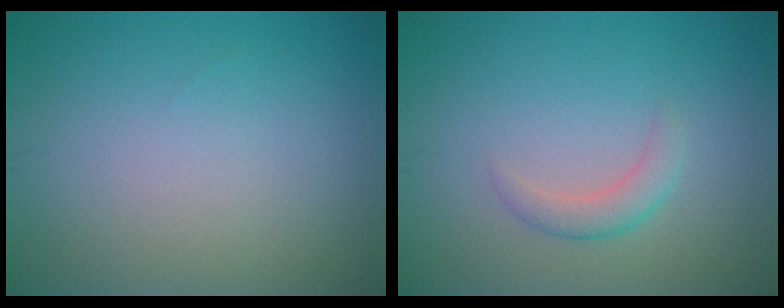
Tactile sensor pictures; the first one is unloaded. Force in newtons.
{"total": 1.8, "press": 1.8, "slide": 0.2}